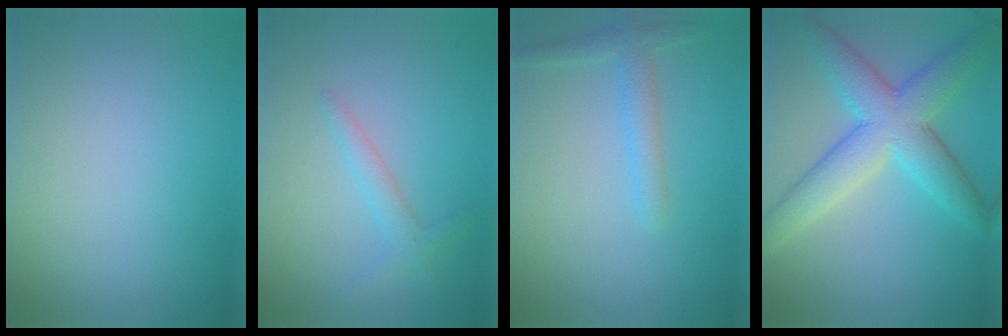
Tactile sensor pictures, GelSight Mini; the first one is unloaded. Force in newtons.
{"total": 1.7, "press": 1.7, "slide": 0.1}
{"total": 2.1, "press": 2.1, "slide": 0.2}
{"total": 7.3, "press": 7.3, "slide": 0.3}